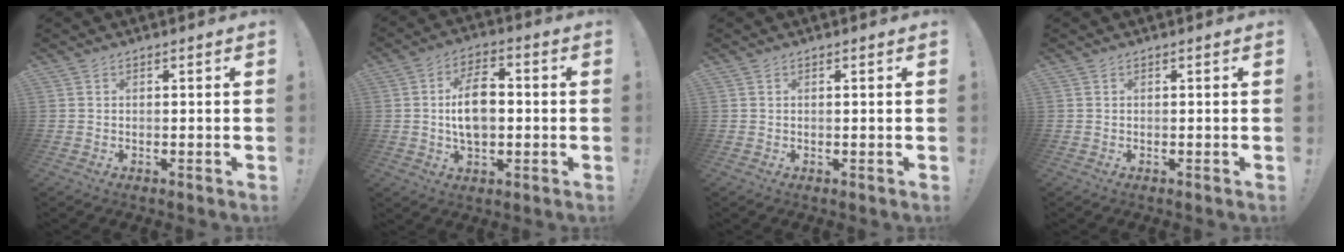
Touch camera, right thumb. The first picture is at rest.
{"total": 11.1, "force": [0.0, 6.6, 8.9], "torque": [-0.144, 0.004, 0.000]}
{"total": 0.6, "force": [0.3, -0.2, 0.5], "torque": [-0.004, -0.002, 0.002]}
{"total": 0.0}